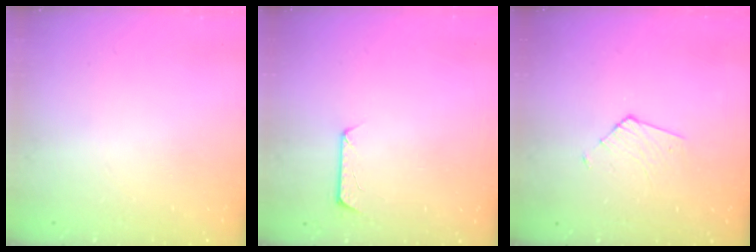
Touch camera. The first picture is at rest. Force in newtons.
{"total": 7.4, "press": 7.3, "slide": 0.6}
{"total": 3.5, "press": 3.4, "slide": 0.3}